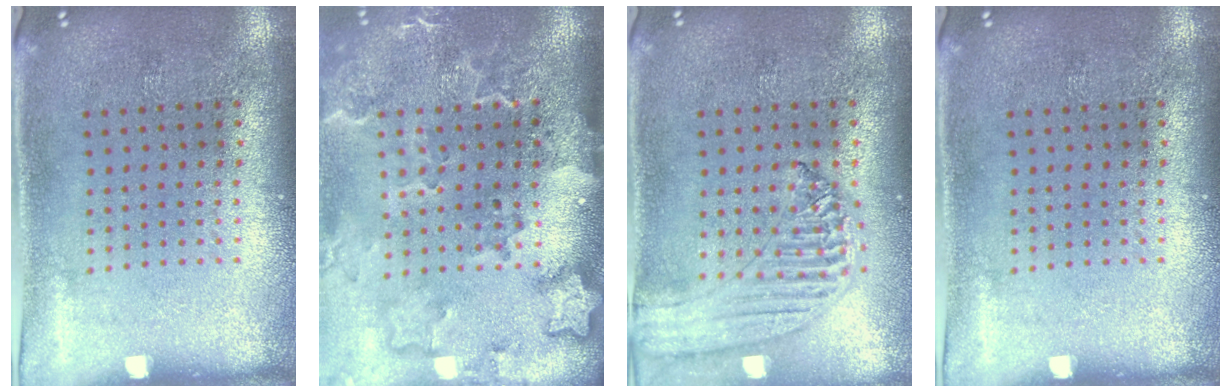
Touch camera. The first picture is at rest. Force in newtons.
{"total": 2.9, "press": 2.2, "slide": 1.8}
{"total": 1.3, "press": 1.3, "slide": 0.1}
{"total": 0.0}